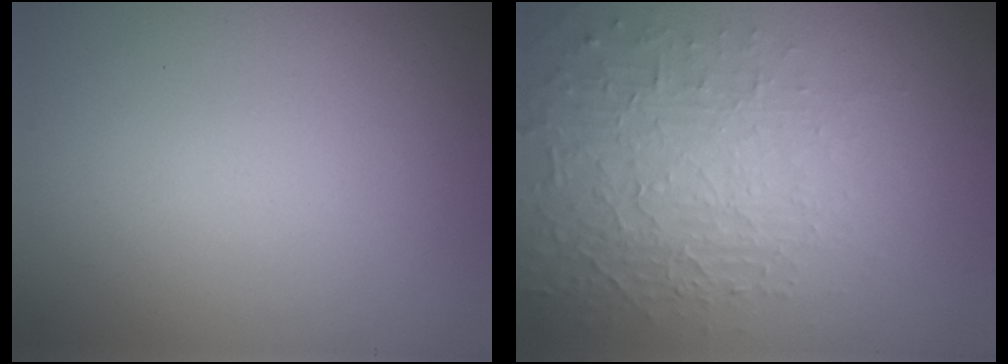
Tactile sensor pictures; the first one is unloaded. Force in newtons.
{"total": 5.3, "press": 3.2, "slide": 4.3}